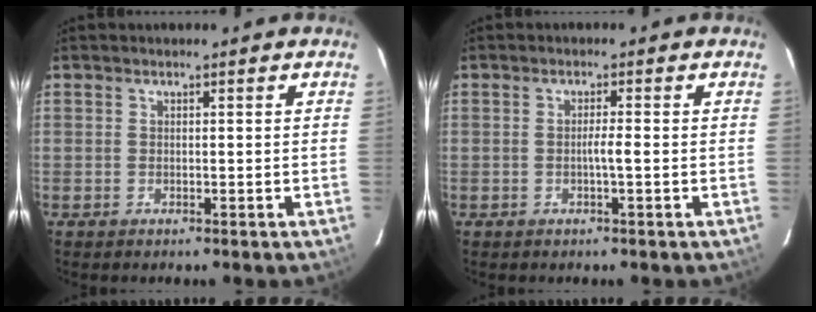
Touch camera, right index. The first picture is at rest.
{"total": 1.8, "force": [-0.4, -0.2, 1.8], "torque": [-0.032, 0.001, -0.008]}